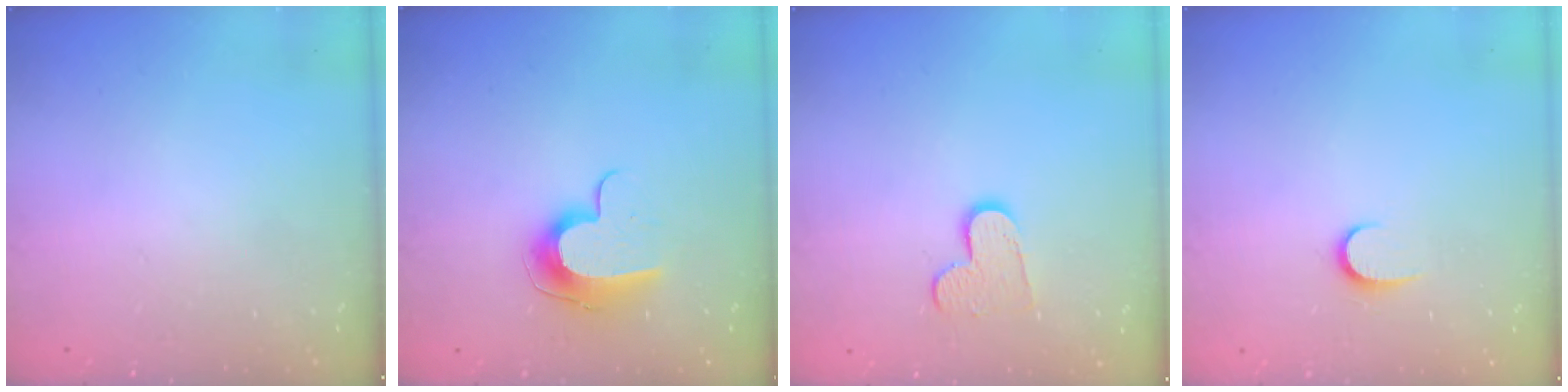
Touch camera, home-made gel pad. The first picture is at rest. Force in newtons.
{"total": 9.8, "press": 9.8, "slide": 0.1}
{"total": 8.3, "press": 8.2, "slide": 0.5}
{"total": 5.4, "press": 5.4, "slide": 0.6}